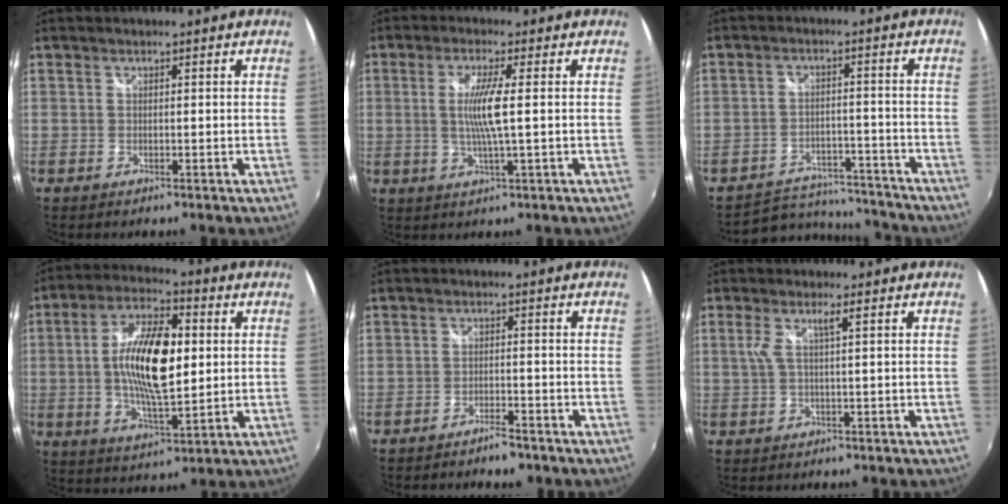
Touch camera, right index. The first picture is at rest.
{"total": 6.1, "force": [0.2, -0.3, 6.1], "torque": [-0.118, -0.007, 0.004]}
{"total": 11.8, "force": [-10.7, 4.9, 1.5], "torque": [-0.044, 0.033, -0.136]}
{"total": 15.4, "force": [1.1, 5.9, 14.2], "torque": [-0.266, 0.007, 0.016]}
{"total": 3.3, "force": [-2.9, 0.8, 1.4], "torque": [-0.038, -0.003, -0.046]}
{"total": 3.0, "force": [0.7, -0.3, 2.9], "torque": [-0.058, 0.001, 0.017]}